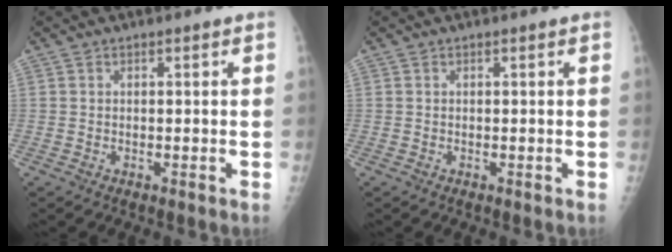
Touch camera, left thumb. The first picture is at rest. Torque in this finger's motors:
{"motor_torque": [-0.15, -0.14, -0.20, -0.02, -0.06]}